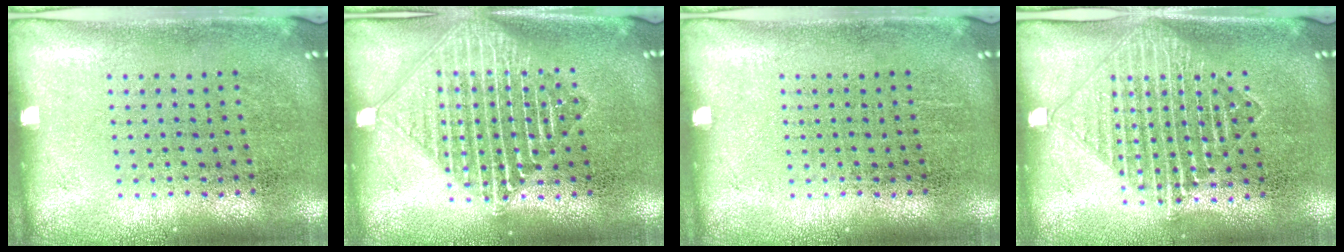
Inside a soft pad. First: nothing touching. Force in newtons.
{"total": 2.1, "press": 2.1, "slide": 0.3}
{"total": 0.0}
{"total": 1.6, "press": 1.4, "slide": 0.8}